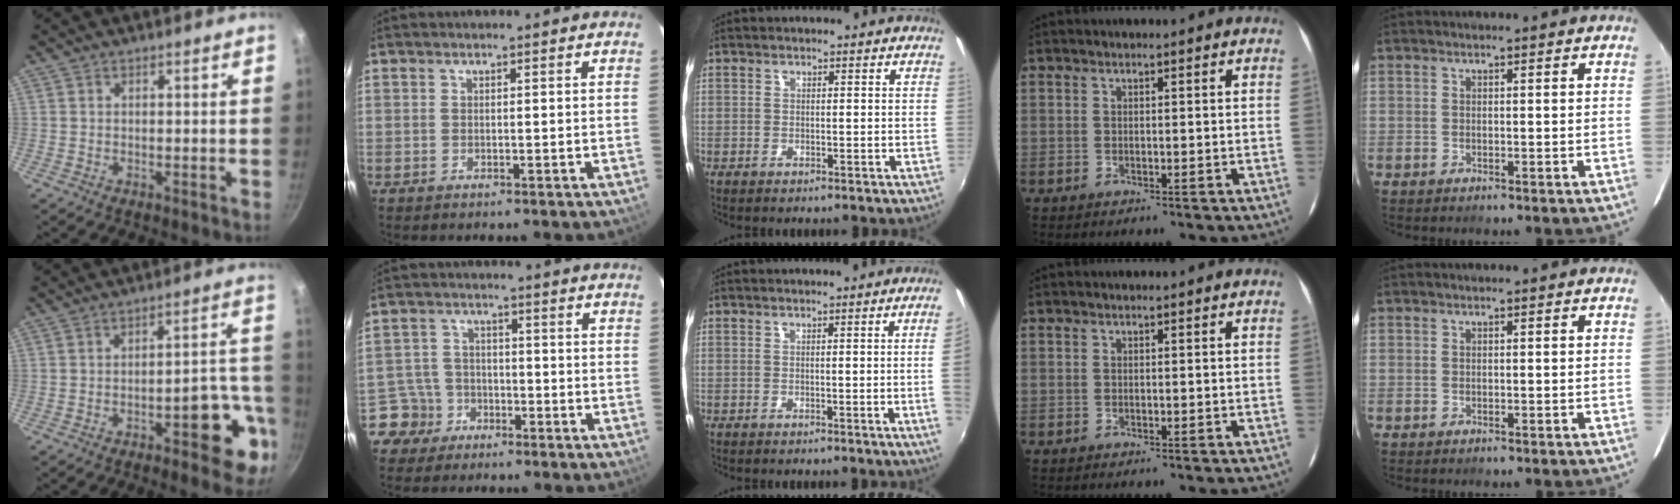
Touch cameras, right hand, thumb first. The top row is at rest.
{"thumb": {"total": 11.4, "force": [-5.0, 4.1, 9.4], "torque": [-0.084, 0.046, -0.060]}, "index": {"total": 5.5, "force": [-3.5, 4.3, -0.2], "torque": [-0.011, 0.025, -0.070]}, "middle": {"total": 3.2, "force": [-0.1, -1.7, 2.7], "torque": [-0.047, -0.011, 0.006]}}